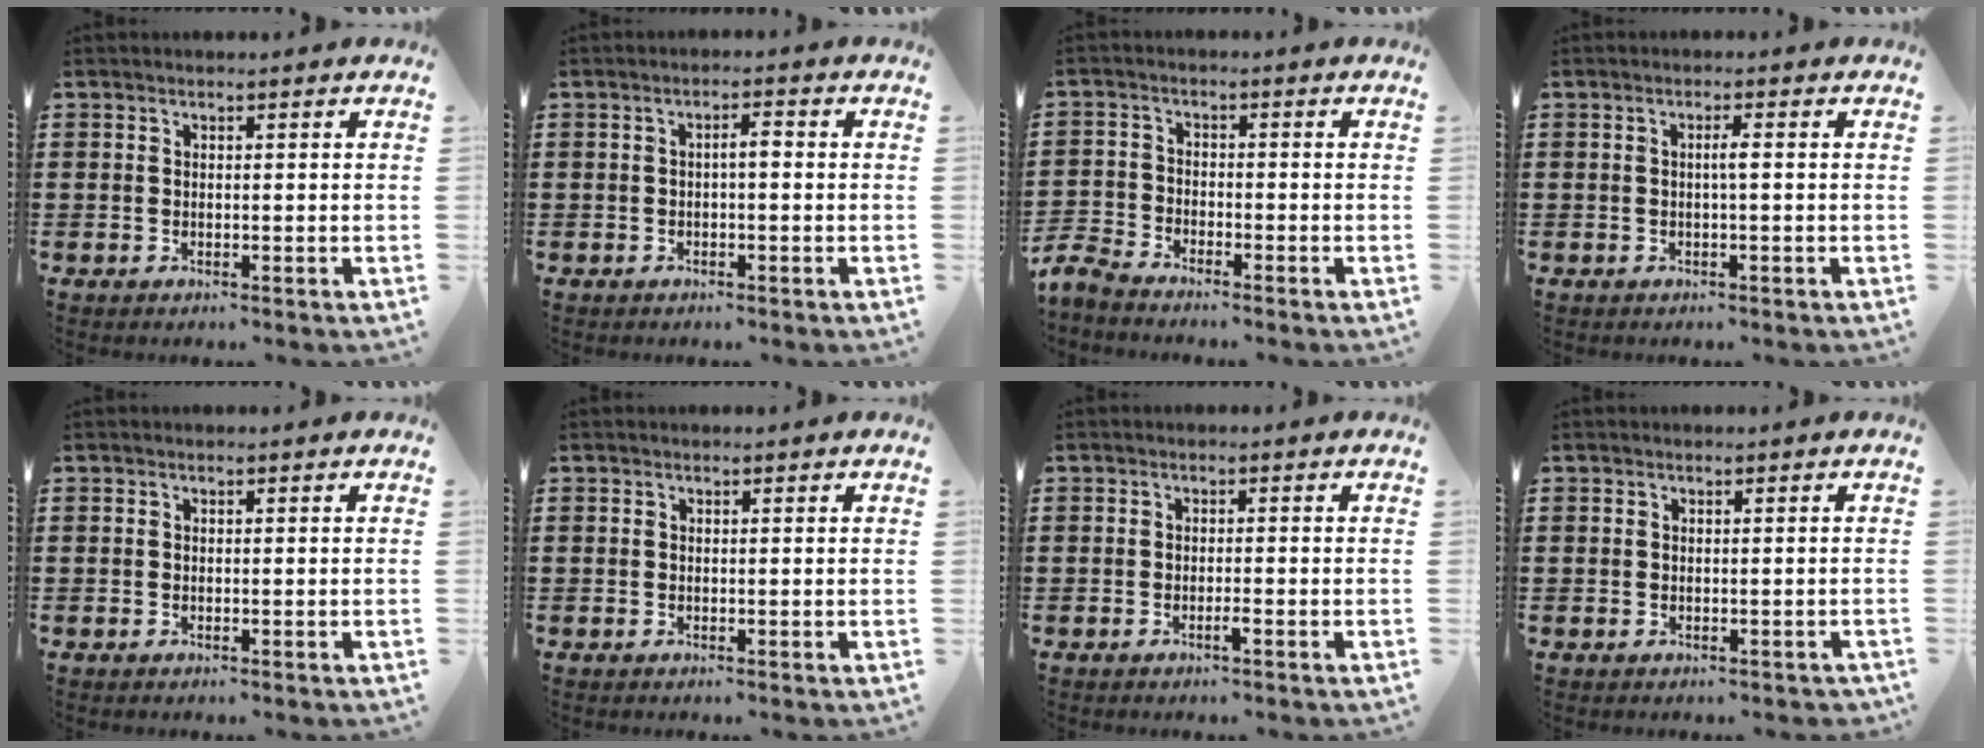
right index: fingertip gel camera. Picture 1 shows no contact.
{"total": 1.8, "force": [-0.3, 0.4, 1.8], "torque": [-0.034, 0.004, -0.008]}
{"total": 3.6, "force": [-3.6, 0.3, 0.3], "torque": [-0.032, -0.006, -0.081]}
{"total": 1.4, "force": [-0.1, 0.0, 1.4], "torque": [-0.027, 0.000, -0.003]}
{"total": 0.0}
{"total": 0.0}
{"total": 1.2, "force": [-0.7, -0.1, 0.9], "torque": [-0.017, -0.006, -0.012]}
{"total": 0.7, "force": [-0.2, 0.7, 0.0], "torque": [-0.003, 0.003, -0.004]}